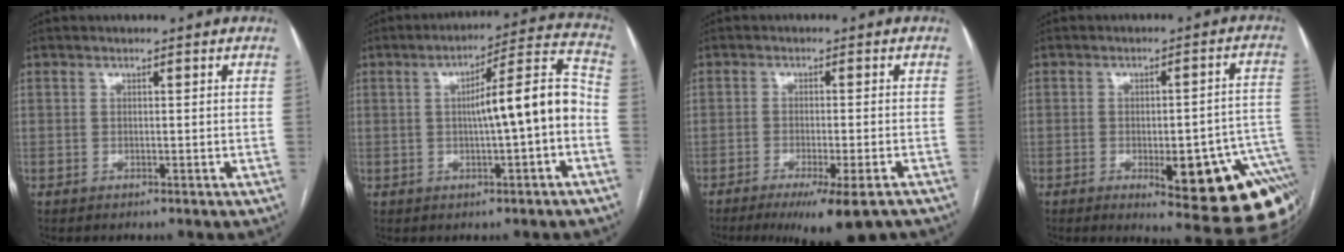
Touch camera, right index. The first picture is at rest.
{"total": 11.0, "force": [-1.2, 0.6, 10.9], "torque": [-0.159, 0.031, -0.018]}
{"total": 10.8, "force": [-8.1, 0.9, 7.1], "torque": [-0.091, -0.020, -0.118]}
{"total": 18.4, "force": [-7.3, 4.6, 16.2], "torque": [-0.093, 0.016, -0.080]}